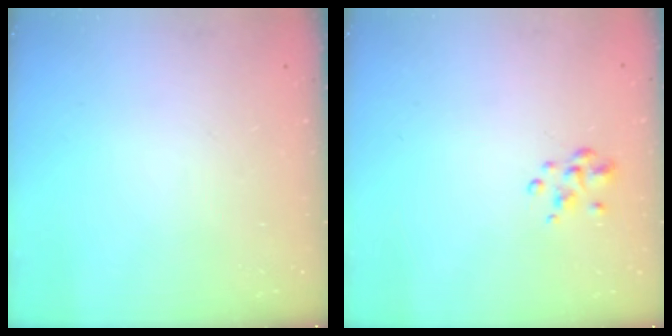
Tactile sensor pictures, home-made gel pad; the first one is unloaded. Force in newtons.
{"total": 3.2, "press": 3.1, "slide": 0.8}